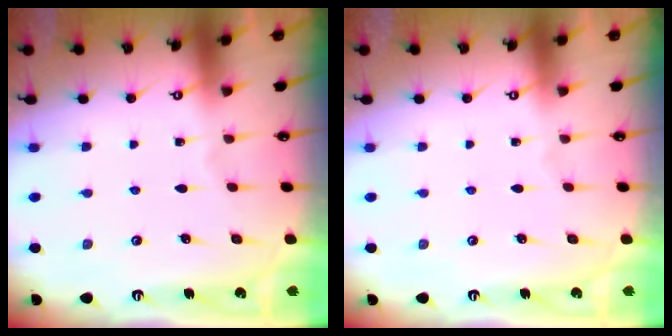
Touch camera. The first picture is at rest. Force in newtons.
{"total": 0.0}